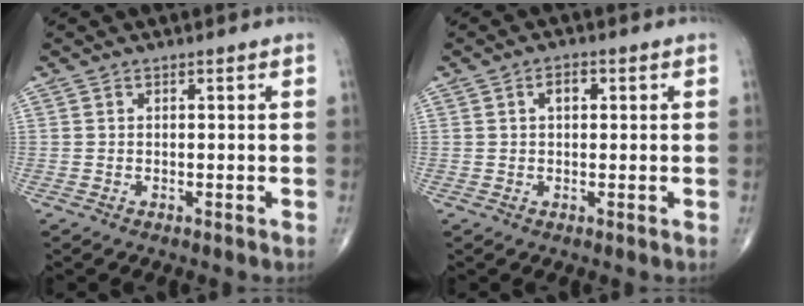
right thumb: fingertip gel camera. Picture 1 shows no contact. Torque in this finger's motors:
{"motor_torque": [-0.28, 0.37, 0.33, 0.05, -0.01]}